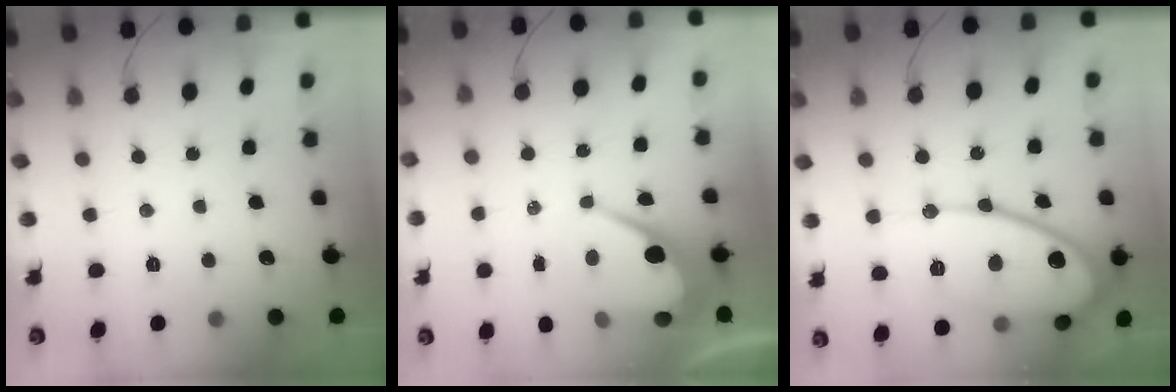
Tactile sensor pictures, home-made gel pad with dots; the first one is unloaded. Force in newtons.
{"total": 10.0, "press": 9.9, "slide": 0.9}
{"total": 19.5, "press": 19.5, "slide": 1.5}